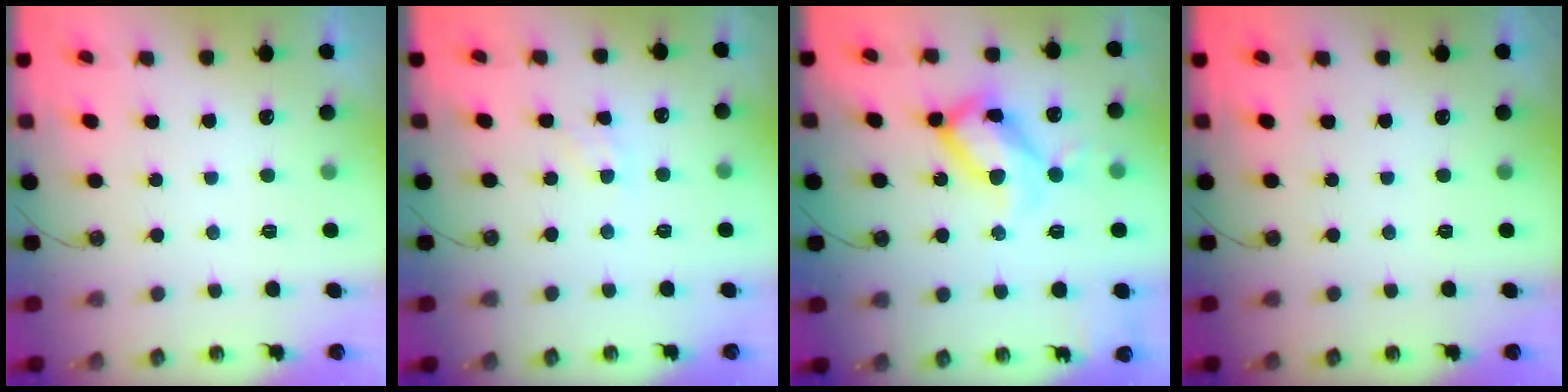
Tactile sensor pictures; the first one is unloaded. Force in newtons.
{"total": 5.3, "press": 5.3, "slide": 0.7}
{"total": 17.7, "press": 17.6, "slide": 1.6}
{"total": 0.0}